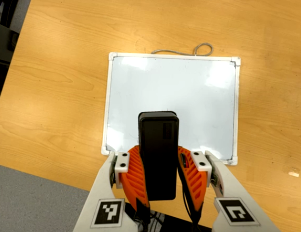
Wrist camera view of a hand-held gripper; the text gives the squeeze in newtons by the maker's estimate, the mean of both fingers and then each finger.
{"total": 7.9, "left": 7.1, "right": 8.7}